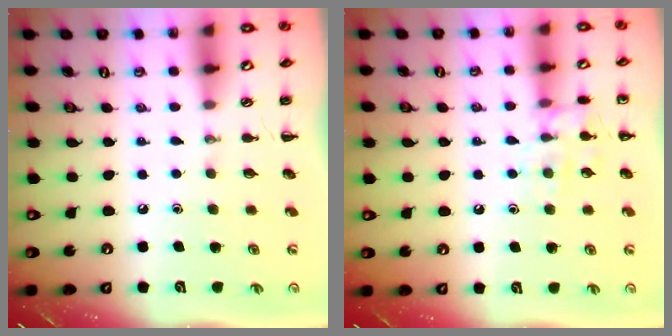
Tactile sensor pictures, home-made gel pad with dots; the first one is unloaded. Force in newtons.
{"total": 9.2, "press": 9.1, "slide": 1.2}